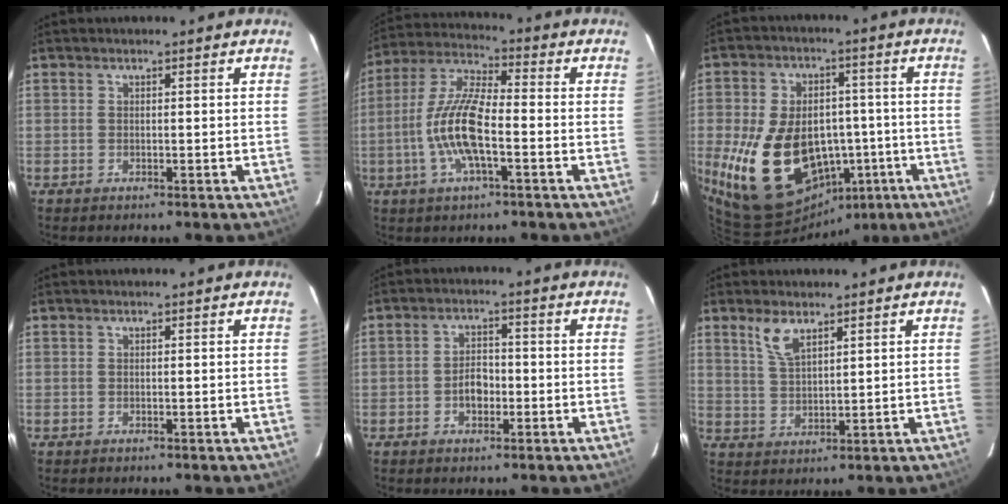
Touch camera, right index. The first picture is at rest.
{"total": 12.3, "force": [-3.3, 3.3, 11.4], "torque": [-0.238, 0.002, -0.067]}
{"total": 21.7, "force": [-5.6, 15.4, 14.4], "torque": [-0.311, 0.011, -0.058]}
{"total": 0.0}
{"total": 4.0, "force": [-1.4, 2.6, 2.7], "torque": [-0.048, 0.008, -0.021]}
{"total": 5.1, "force": [3.4, 1.9, 3.3], "torque": [-0.065, 0.001, 0.071]}